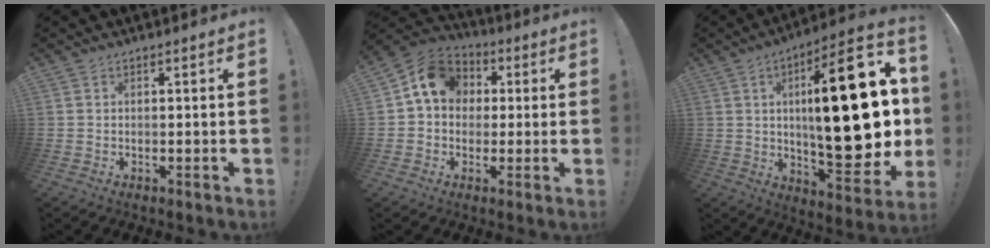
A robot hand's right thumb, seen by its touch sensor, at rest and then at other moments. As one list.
[{"total": 11.1, "force": [2.1, 9.5, 5.3], "torque": [-0.072, 0.010, 0.045]}, {"total": 31.7, "force": [3.0, 11.0, 29.6], "torque": [-0.454, -0.014, 0.052]}]